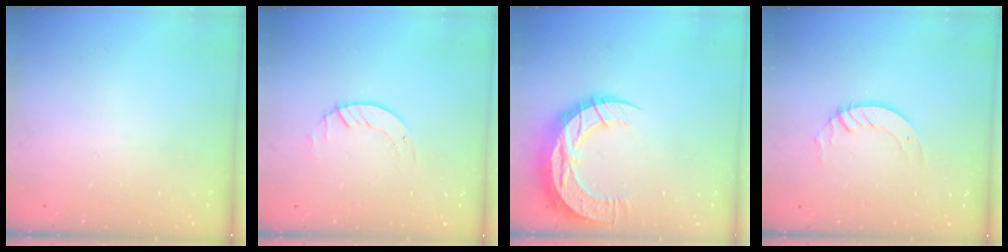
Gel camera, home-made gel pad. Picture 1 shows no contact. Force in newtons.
{"total": 2.0, "press": 2.0, "slide": 0.2}
{"total": 15.8, "press": 15.7, "slide": 1.1}
{"total": 2.8, "press": 2.8, "slide": 0.2}